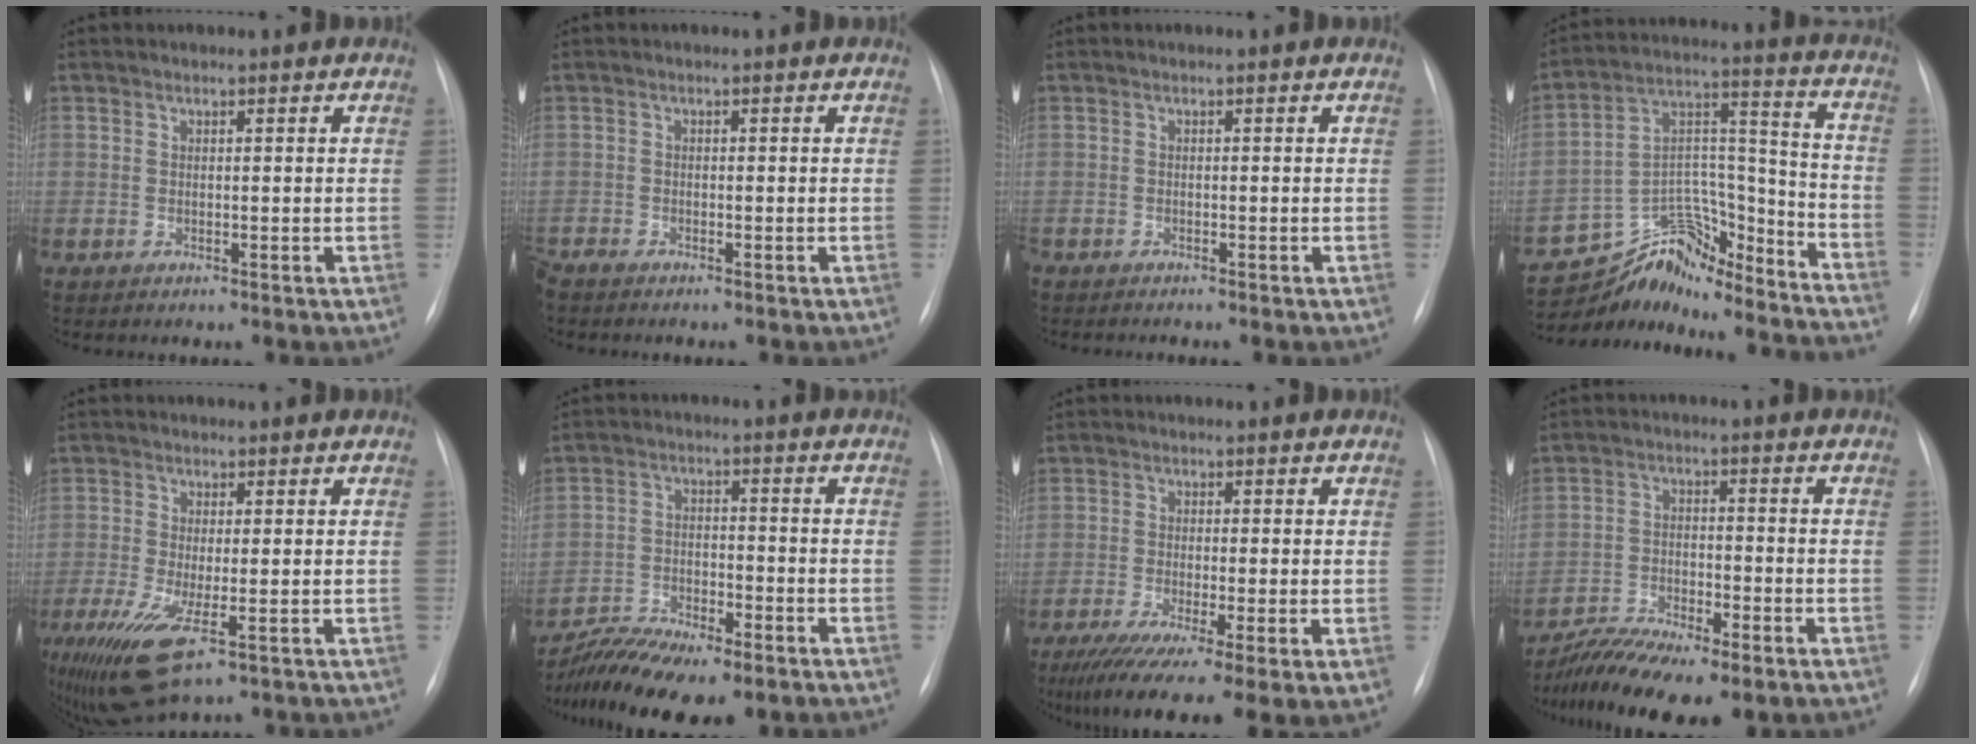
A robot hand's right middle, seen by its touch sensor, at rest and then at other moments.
{"total": 1.7, "force": [-1.6, 0.3, 0.5], "torque": [-0.013, -0.005, -0.030]}
{"total": 1.2, "force": [-1.2, 0.0, 0.4], "torque": [-0.008, -0.002, -0.020]}
{"total": 20.4, "force": [-19.5, 5.1, 3.0], "torque": [-0.049, 0.086, -0.290]}
{"total": 8.8, "force": [-3.9, 2.2, 7.5], "torque": [-0.141, -0.027, -0.063]}
{"total": 10.1, "force": [-8.1, 2.6, 5.4], "torque": [-0.100, -0.004, -0.137]}
{"total": 13.7, "force": [-8.1, 2.2, 10.8], "torque": [-0.156, -0.038, -0.131]}
{"total": 9.9, "force": [-7.6, 2.2, 5.9], "torque": [-0.108, -0.010, -0.129]}